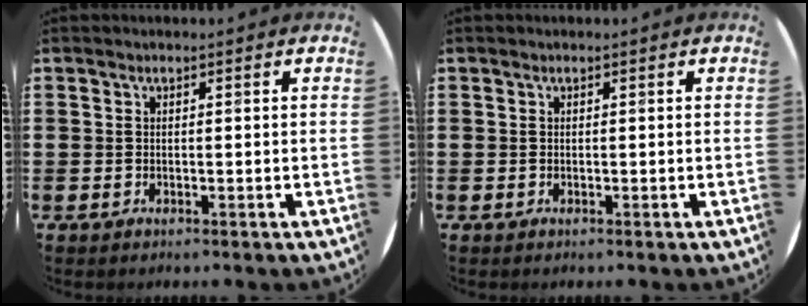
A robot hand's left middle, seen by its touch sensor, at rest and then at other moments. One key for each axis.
{"total": 0.0}